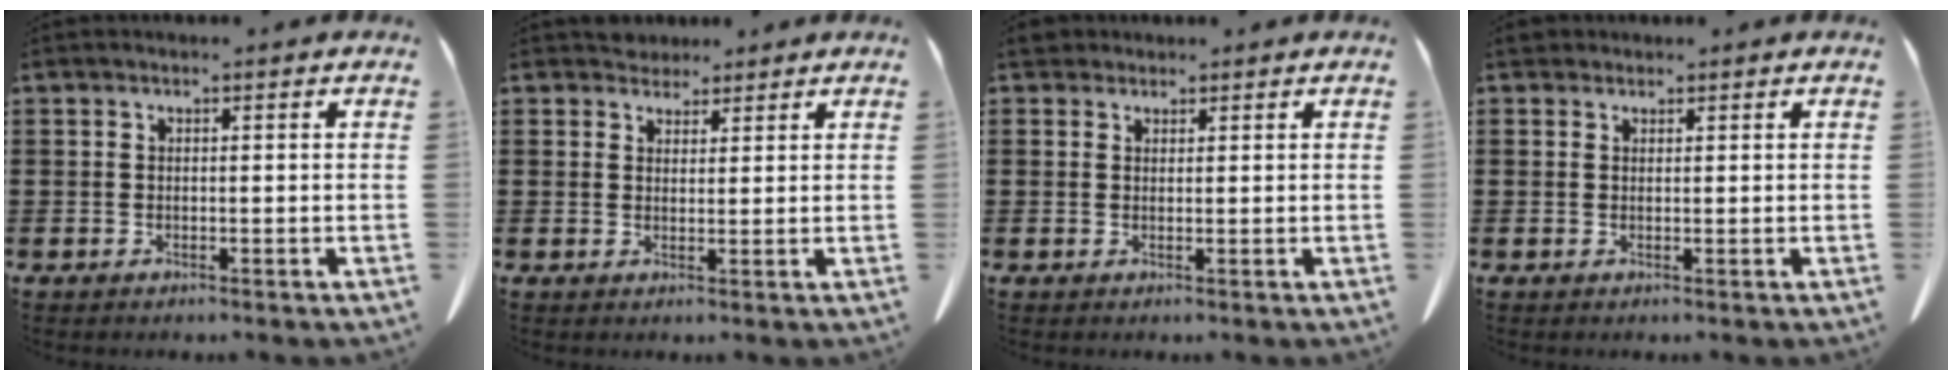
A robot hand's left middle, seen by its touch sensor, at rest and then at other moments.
{"total": 2.8, "force": [2.6, 1.1, 0.1], "torque": [-0.002, -0.003, 0.050]}
{"total": 2.3, "force": [1.9, 1.1, 0.7], "torque": [-0.021, 0.007, 0.037]}
{"total": 1.3, "force": [1.1, 0.6, 0.3], "torque": [-0.011, 0.004, 0.022]}